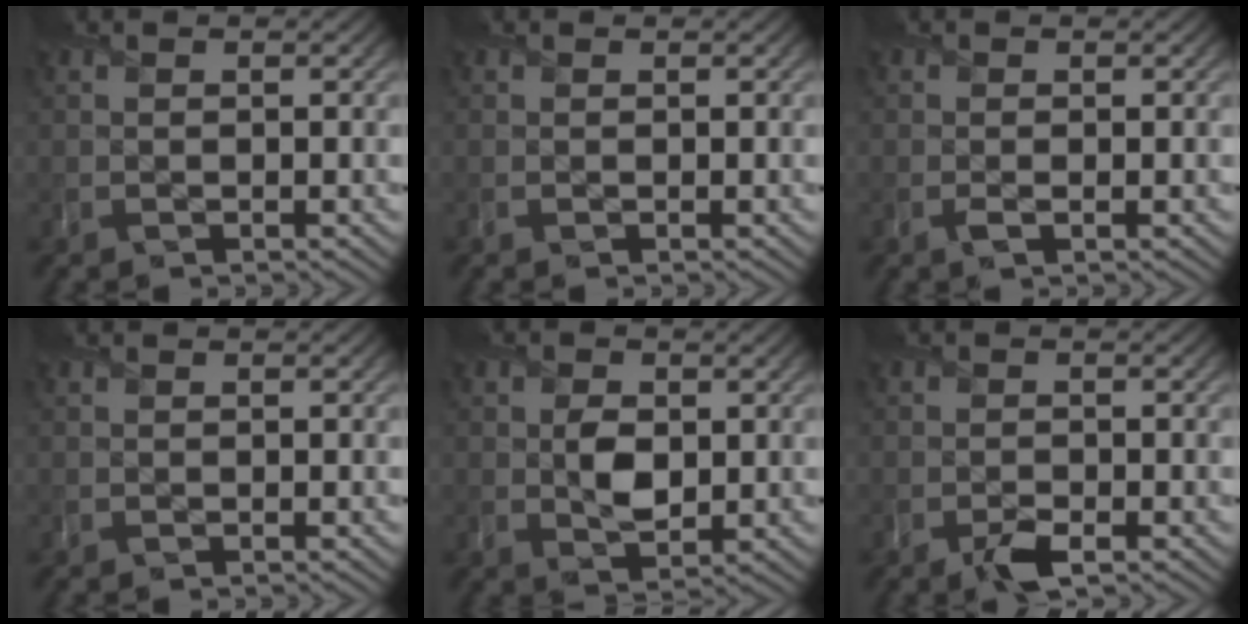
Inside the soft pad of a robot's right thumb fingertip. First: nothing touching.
{"total": 0.0}
{"total": 0.9, "force": [-0.3, 0.5, 0.7], "torque": [-0.018, -0.006, -0.008]}
{"total": 0.0}
{"total": 3.9, "force": [0.2, 2.8, 2.8], "torque": [-0.057, -0.007, 0.003]}
{"total": 2.5, "force": [-1.4, 1.2, 1.6], "torque": [-0.030, -0.008, -0.029]}